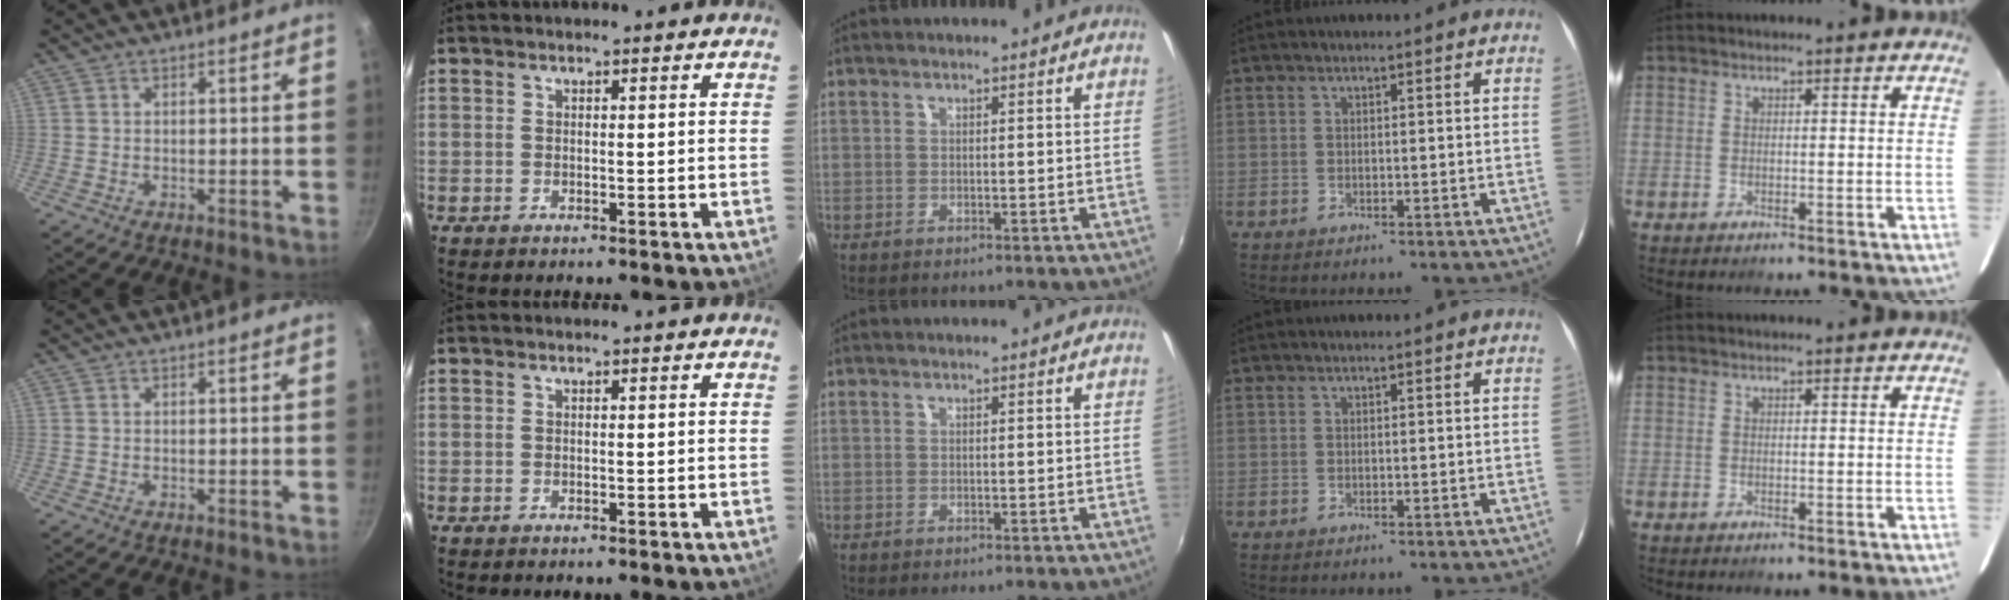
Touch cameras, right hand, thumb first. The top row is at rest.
{}